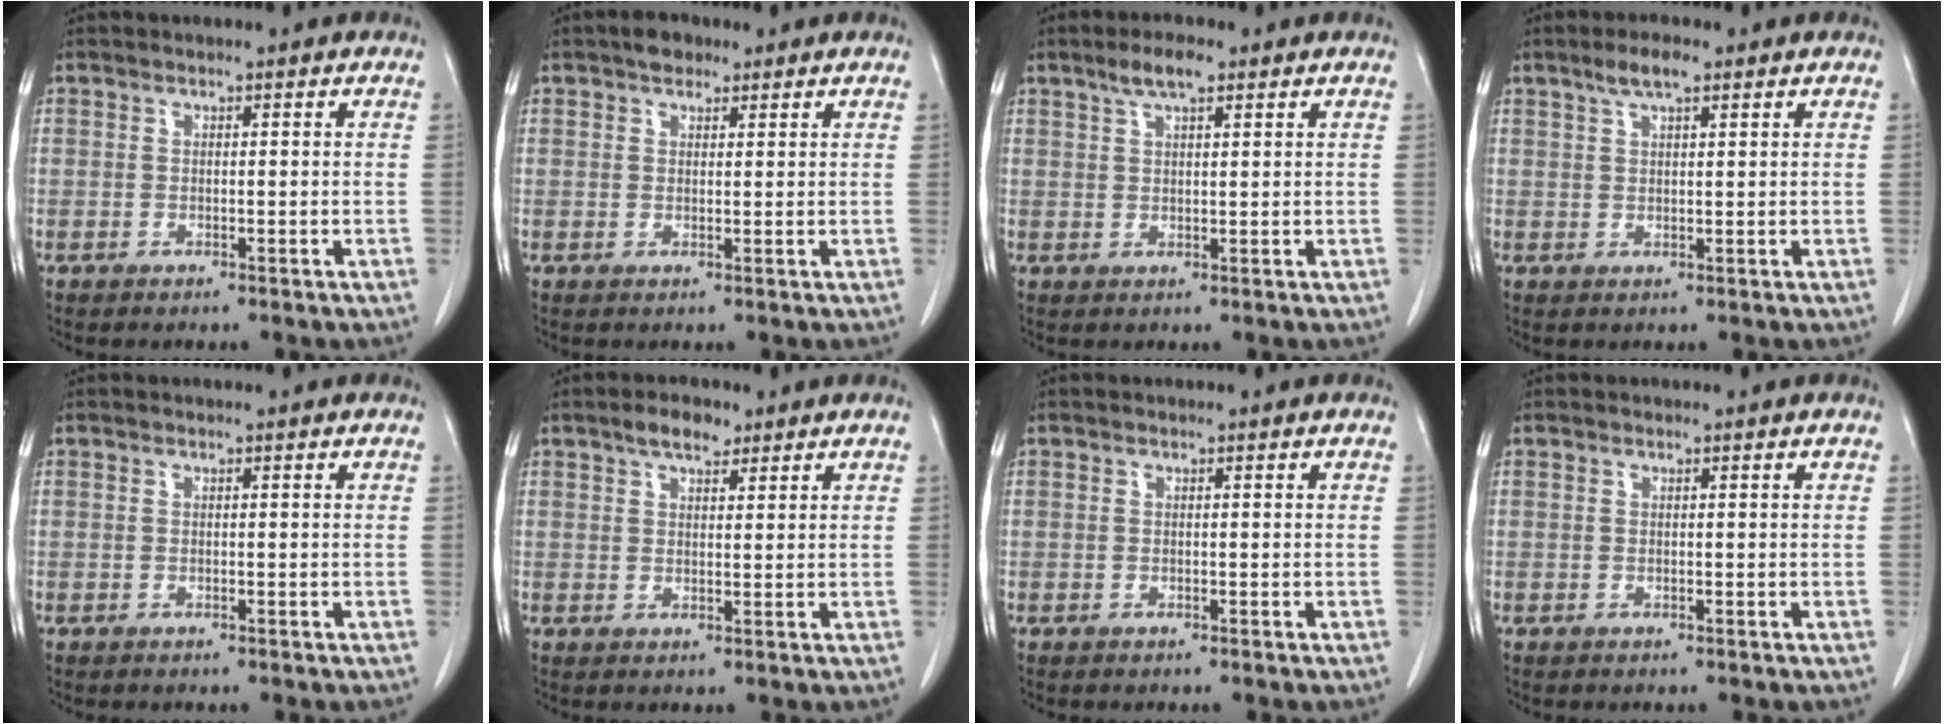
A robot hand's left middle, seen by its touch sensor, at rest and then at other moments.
{"total": 2.5, "force": [1.8, 1.5, 1.1], "torque": [-0.019, 0.010, 0.026]}
{"total": 4.0, "force": [2.6, 0.9, 2.8], "torque": [-0.058, 0.009, 0.048]}
{"total": 3.5, "force": [2.3, 0.8, 2.5], "torque": [-0.051, 0.008, 0.043]}
{"total": 0.0}
{"total": 3.8, "force": [2.7, 1.7, 2.1], "torque": [-0.040, 0.009, 0.045]}
{"total": 0.0}
{"total": 0.0}